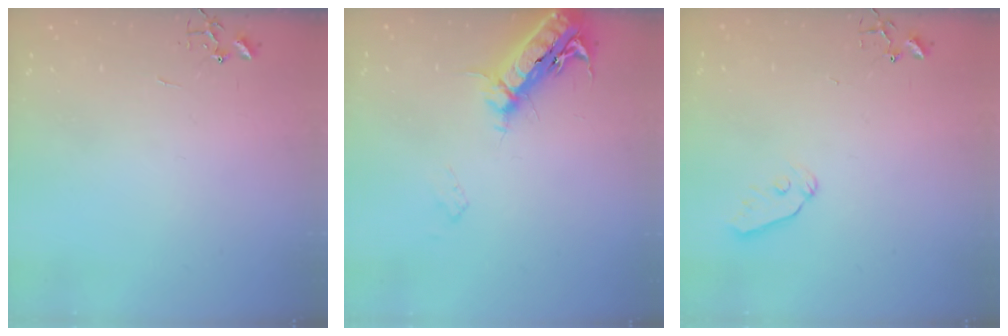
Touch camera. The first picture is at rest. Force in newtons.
{"total": 17.6, "press": 17.3, "slide": 3.5}
{"total": 6.7, "press": 6.7, "slide": 0.8}